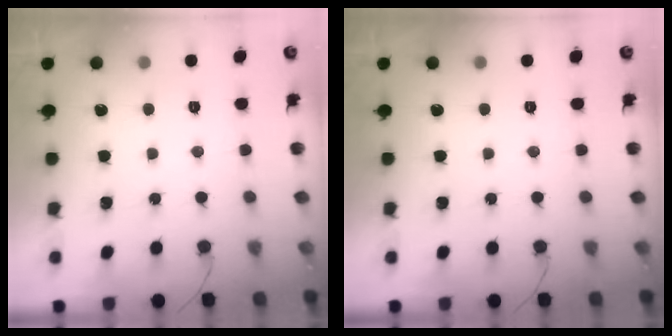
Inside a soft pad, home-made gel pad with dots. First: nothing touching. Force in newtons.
{"total": 0.0}